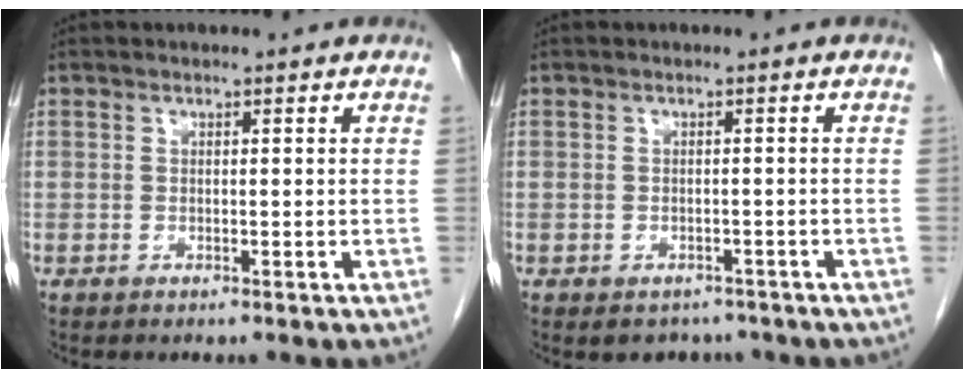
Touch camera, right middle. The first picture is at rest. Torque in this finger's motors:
{"motor_torque": [0.01, -0.01, 0.00, 0.00]}